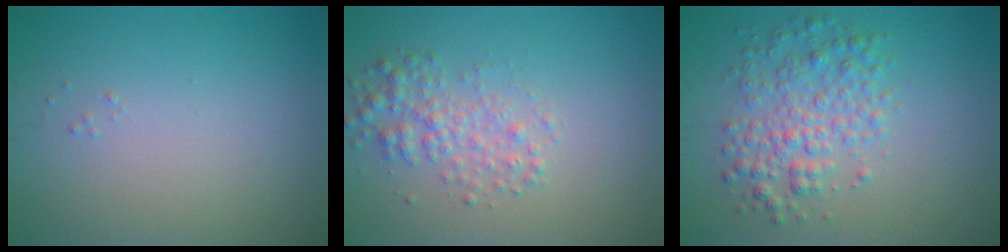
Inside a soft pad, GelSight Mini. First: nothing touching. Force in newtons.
{"total": 2.7, "press": 2.7, "slide": 0.0}
{"total": 4.0, "press": 4.0, "slide": 0.1}